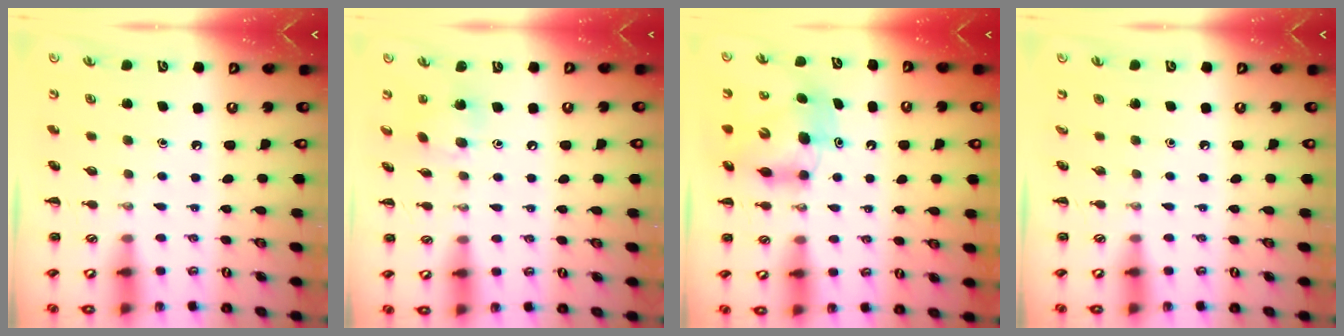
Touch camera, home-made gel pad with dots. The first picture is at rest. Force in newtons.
{"total": 8.4, "press": 8.1, "slide": 2.1}
{"total": 8.1, "press": 8.1, "slide": 0.9}
{"total": 0.0}